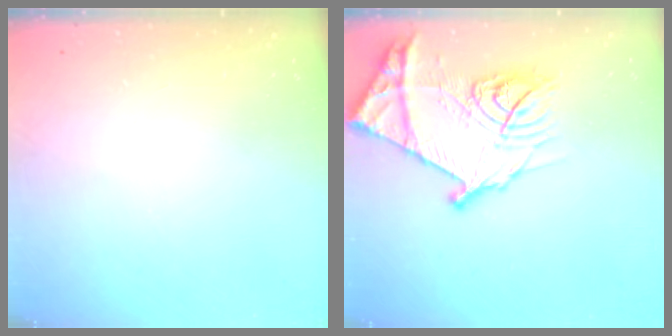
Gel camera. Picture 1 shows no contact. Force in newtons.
{"total": 22.2, "press": 22.1, "slide": 2.4}